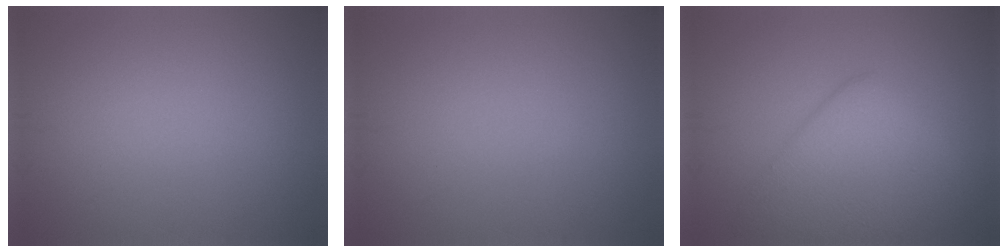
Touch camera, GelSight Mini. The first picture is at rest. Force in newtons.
{"total": 0.0}
{"total": 6.7, "press": 6.7, "slide": 0.2}